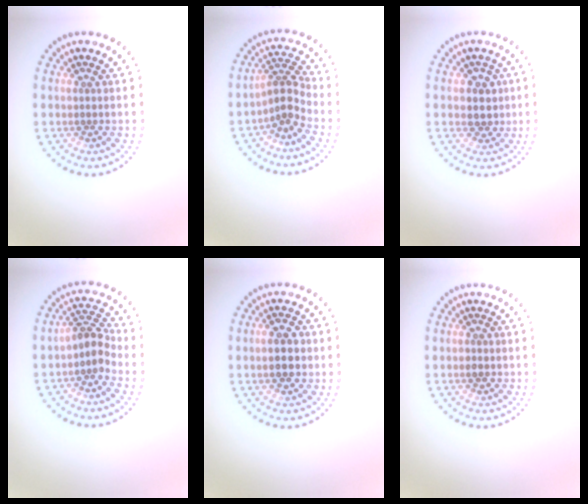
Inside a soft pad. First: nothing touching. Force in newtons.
{"total": 2.8, "press": 1.9, "slide": 2.0}
{"total": 2.2, "press": 2.0, "slide": 1.0}
{"total": 2.5, "press": 2.0, "slide": 1.5}
{"total": 3.8, "press": 3.8, "slide": 0.2}
{"total": 0.9, "press": 0.8, "slide": 0.1}